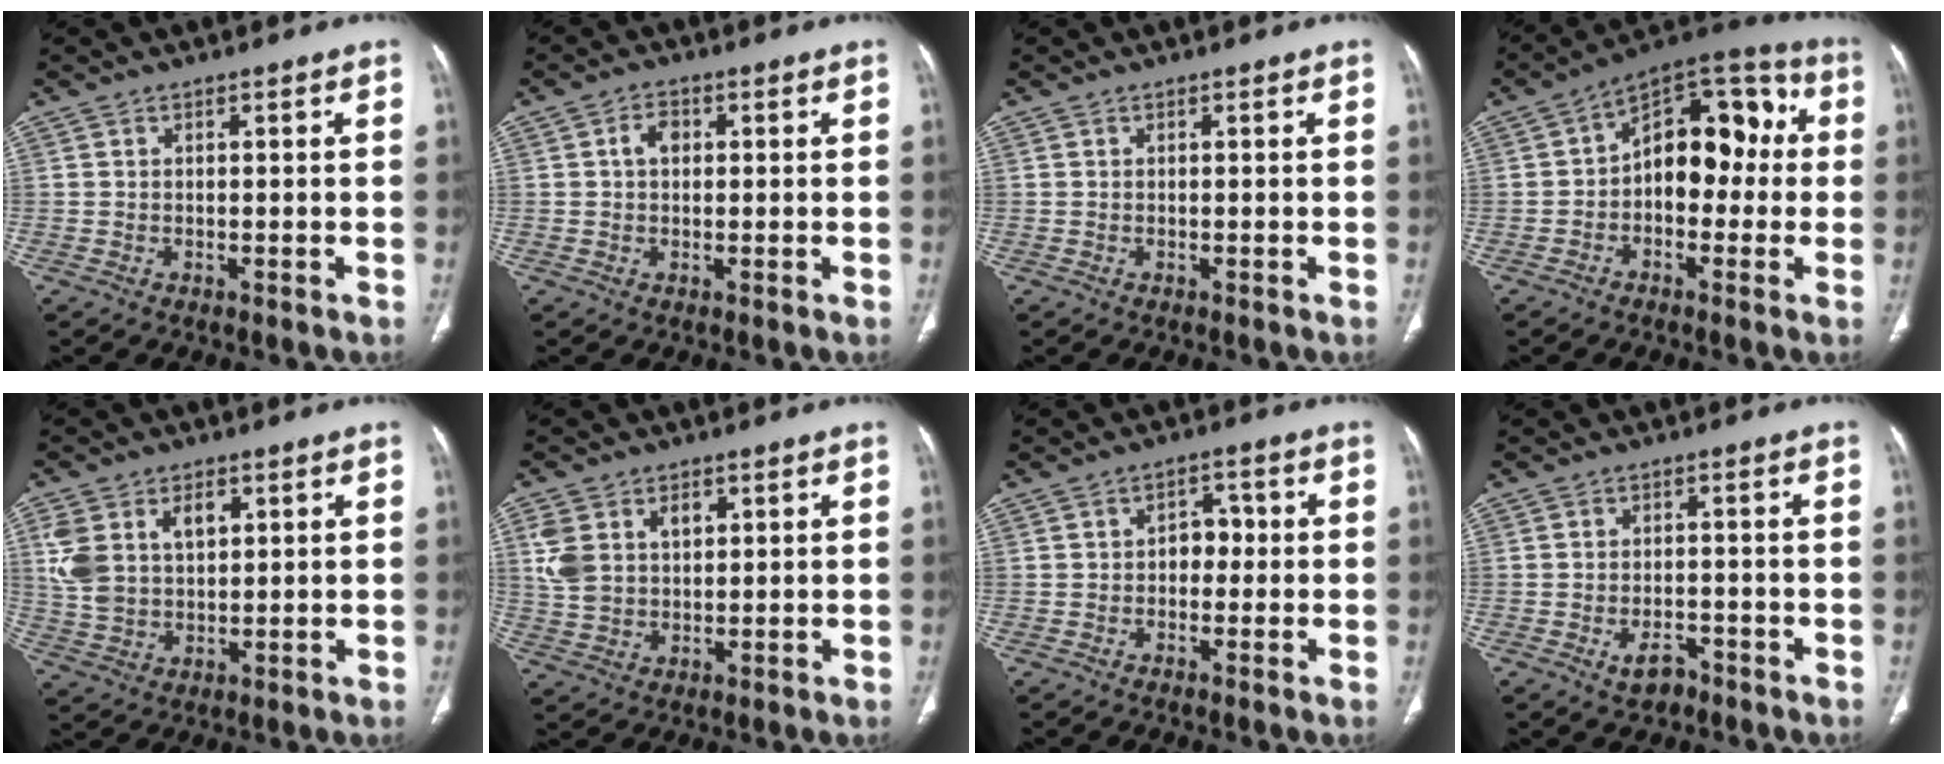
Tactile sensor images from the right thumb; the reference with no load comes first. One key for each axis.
{"total": 3.1, "fx": 0.6, "fy": 2.2, "fz": 2.1, "tx": -0.032, "ty": 0.009, "tz": 0.008}
{"total": 0.0}
{"total": 14.7, "fx": 0.2, "fy": 9.3, "fz": 11.4, "tx": -0.111, "ty": 0.050, "tz": -0.014}
{"total": 11.0, "fx": 3.6, "fy": 7.1, "fz": 7.6, "tx": -0.140, "ty": 0.000, "tz": 0.076}
{"total": 8.8, "fx": 2.9, "fy": 6.2, "fz": 5.6, "tx": -0.098, "ty": 0.001, "tz": 0.064}
{"total": 5.2, "fx": 0.0, "fy": 3.7, "fz": 3.6, "tx": -0.025, "ty": 0.017, "tz": -0.007}
{"total": 3.7, "fx": -2.2, "fy": 2.2, "fz": 2.1, "tx": -0.031, "ty": 0.014, "tz": -0.031}